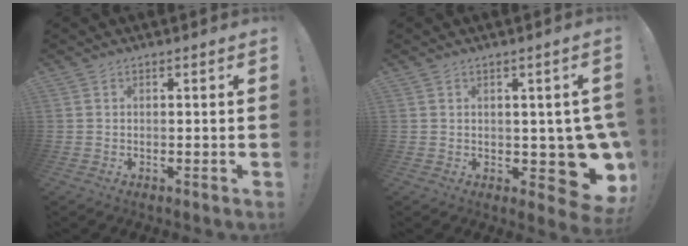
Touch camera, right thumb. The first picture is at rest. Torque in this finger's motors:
{"motor_torque": [0.14, 0.17, 0.28, 0.39, 0.24]}